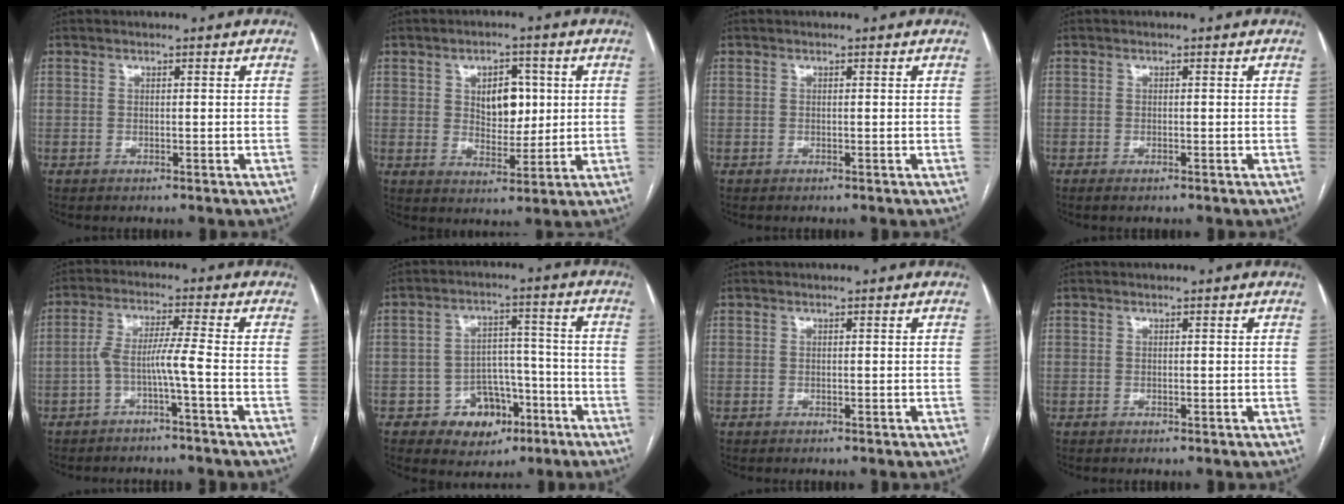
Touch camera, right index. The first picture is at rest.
{"total": 6.7, "force": [1.6, 4.0, 5.2], "torque": [-0.073, 0.007, 0.033]}
{"total": 0.0}
{"total": 1.0, "force": [-0.7, 0.3, 0.7], "torque": [-0.013, -0.001, -0.008]}
{"total": 5.2, "force": [-2.1, -0.8, 4.7], "torque": [-0.089, 0.018, -0.038]}
{"total": 8.1, "force": [-3.9, 6.4, 3.0], "torque": [-0.030, 0.029, -0.049]}
{"total": 0.0}
{"total": 0.0}